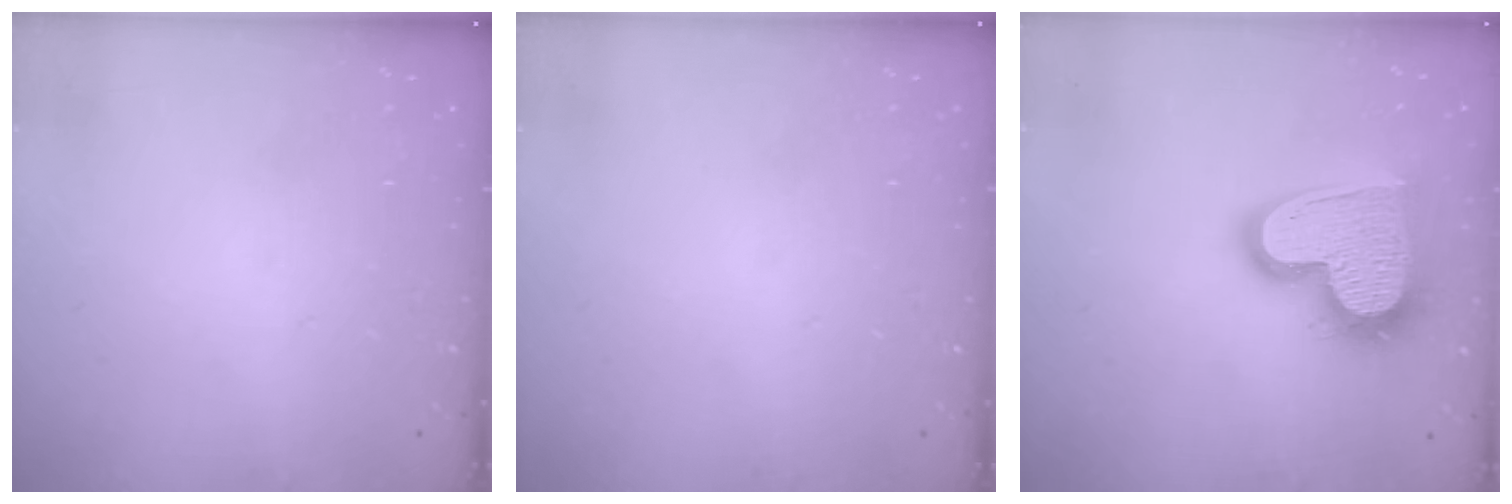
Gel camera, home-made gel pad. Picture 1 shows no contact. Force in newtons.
{"total": 0.0}
{"total": 21.5, "press": 21.4, "slide": 1.5}